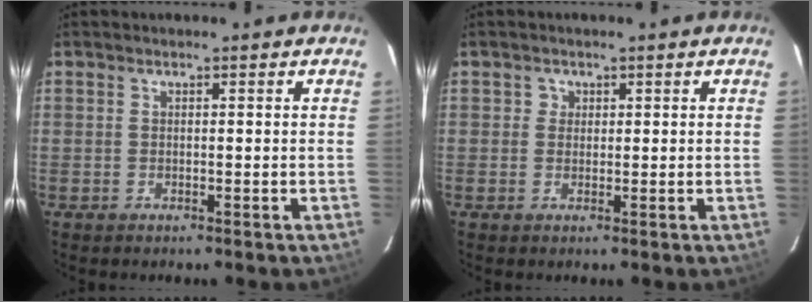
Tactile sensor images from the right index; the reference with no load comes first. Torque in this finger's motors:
{"motor_torque": [0.00, 0.00, 0.00, 0.01]}